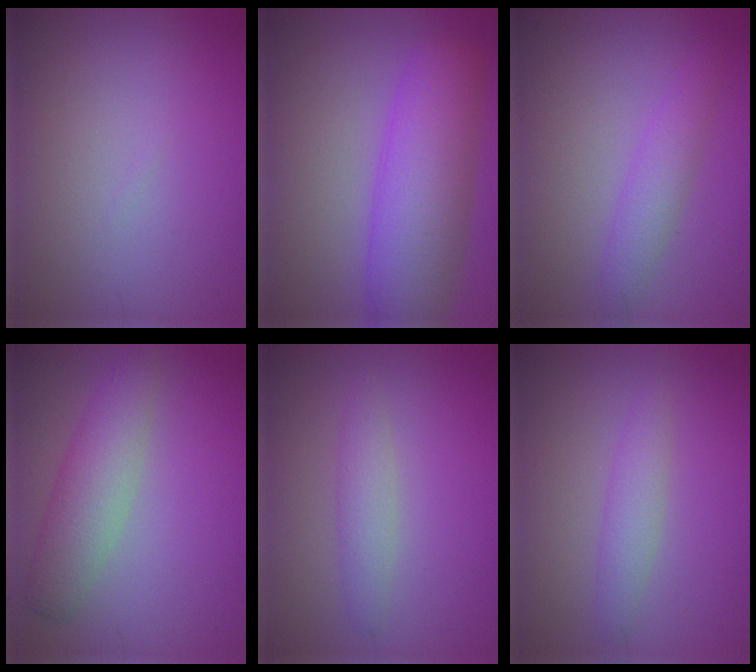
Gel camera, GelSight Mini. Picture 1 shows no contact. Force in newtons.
{"total": 8.1, "press": 8.1, "slide": 0.4}
{"total": 2.5, "press": 2.5, "slide": 0.1}
{"total": 4.1, "press": 4.1, "slide": 0.1}
{"total": 2.0, "press": 2.0, "slide": 0.1}
{"total": 2.1, "press": 2.1, "slide": 0.1}